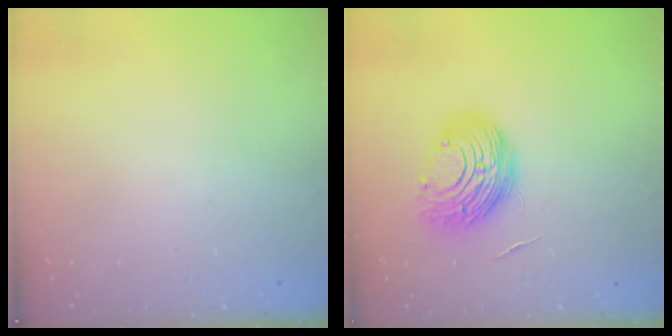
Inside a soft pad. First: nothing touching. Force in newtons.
{"total": 11.3, "press": 11.2, "slide": 1.2}